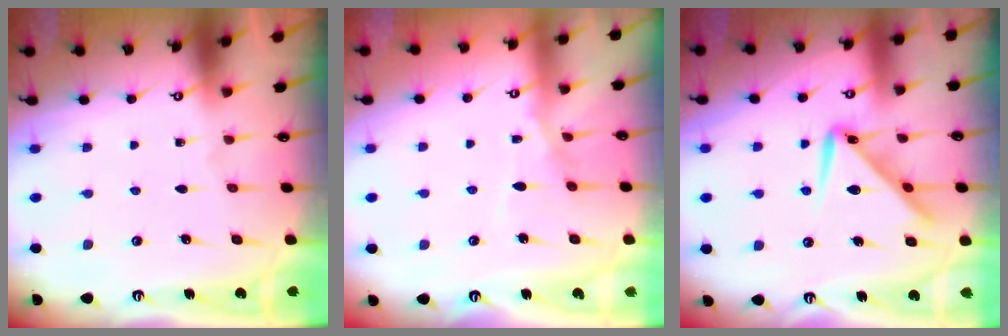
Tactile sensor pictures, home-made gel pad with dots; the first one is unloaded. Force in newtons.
{"total": 7.1, "press": 7.0, "slide": 0.4}
{"total": 11.8, "press": 11.8, "slide": 0.7}